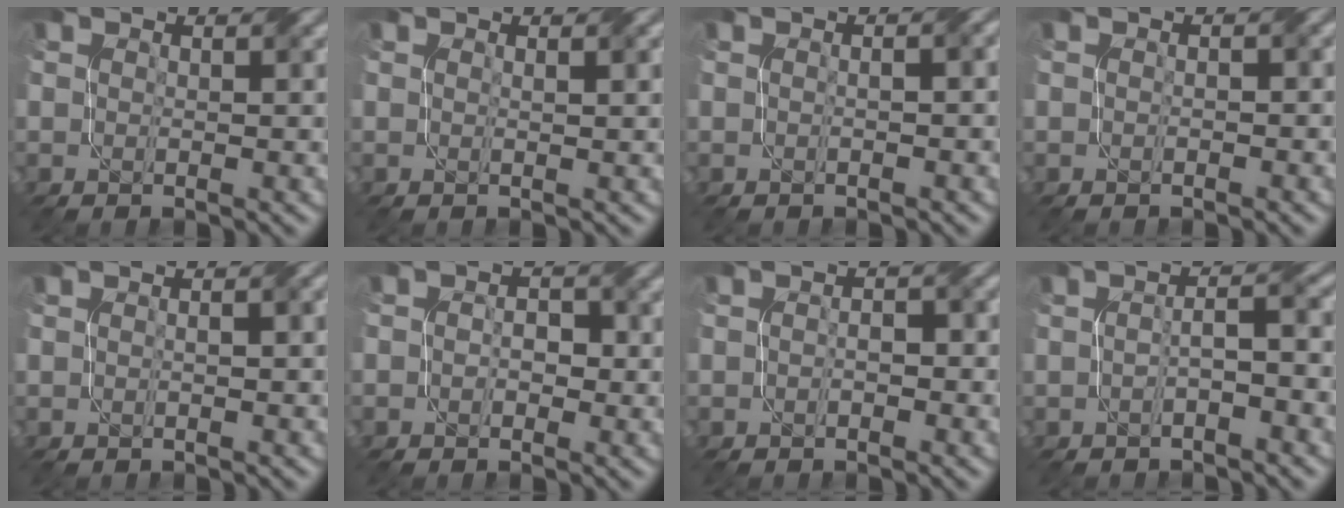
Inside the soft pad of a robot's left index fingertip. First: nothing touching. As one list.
[{"total": 1.3, "force": [0.5, 0.4, 1.1], "torque": [-0.013, 0.005, 0.003]}, {"total": 2.6, "force": [0.5, 1.2, 2.3], "torque": [-0.016, 0.012, -0.009]}, {"total": 0.6, "force": [-0.3, 0.1, 0.5], "torque": [-0.013, 0.000, -0.007]}, {"total": 2.0, "force": [0.4, 0.8, 1.9], "torque": [-0.017, 0.005, -0.004]}, {"total": 1.7, "force": [-0.3, 1.3, 1.1], "torque": [-0.003, 0.004, -0.013]}, {"total": 1.4, "force": [-0.5, 0.7, 1.2], "torque": [-0.022, 0.003, -0.012]}, {"total": 2.8, "force": [-0.8, 0.5, 2.7], "torque": [-0.046, 0.012, -0.016]}]